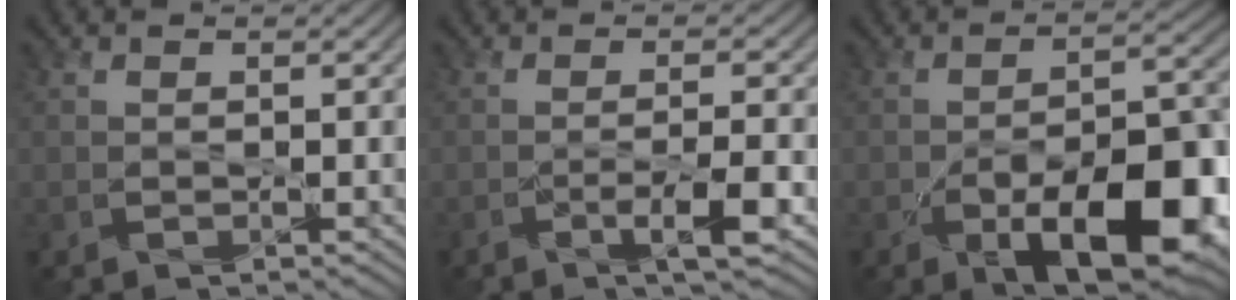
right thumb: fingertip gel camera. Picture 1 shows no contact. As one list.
[{"total": 4.0, "force": [-2.0, 0.5, 3.4], "torque": [-0.061, 0.004, -0.038]}, {"total": 12.9, "force": [-5.4, 5.9, 10.2], "torque": [-0.162, -0.019, -0.082]}]